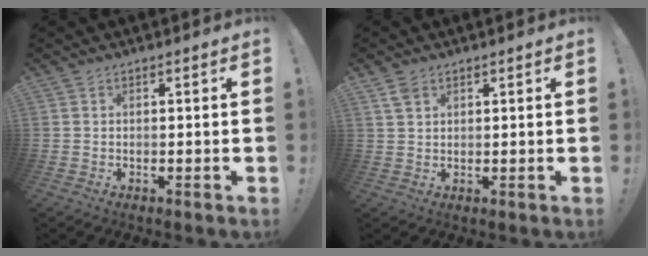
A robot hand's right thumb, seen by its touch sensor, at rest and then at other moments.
{"total": 3.2, "force": [2.1, 1.8, 1.6], "torque": [-0.021, -0.009, 0.038]}